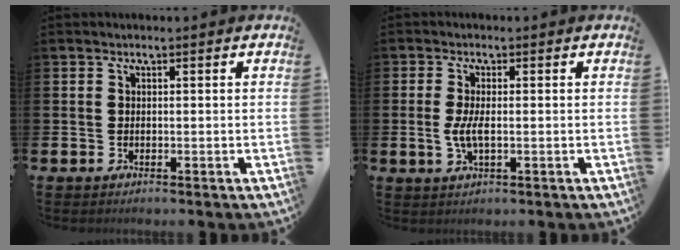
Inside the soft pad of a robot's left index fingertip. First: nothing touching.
{"total": 2.9, "force": [-0.2, 1.0, 2.7], "torque": [-0.061, -0.001, -0.005]}